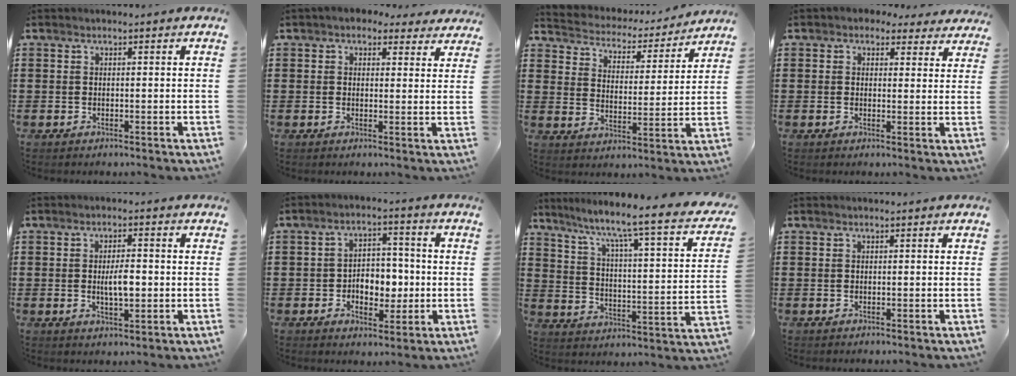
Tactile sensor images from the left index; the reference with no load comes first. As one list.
[{"total": 2.8, "force": [2.2, 1.6, 0.8], "torque": [-0.017, 0.000, 0.038]}, {"total": 3.3, "force": [3.2, 0.5, -0.2], "torque": [-0.022, -0.030, 0.047]}, {"total": 2.6, "force": [2.1, 1.3, 0.6], "torque": [-0.013, -0.002, 0.038]}, {"total": 4.3, "force": [-0.1, 1.5, 4.0], "torque": [-0.066, -0.001, -0.006]}, {"total": 5.4, "force": [-0.9, 4.0, 3.6], "torque": [-0.061, 0.006, -0.023]}, {"total": 5.2, "force": [4.0, -0.8, 3.2], "torque": [-0.083, -0.053, 0.051]}, {"total": 0.0}]